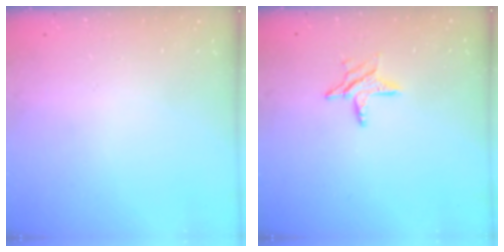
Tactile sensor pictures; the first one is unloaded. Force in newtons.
{"total": 6.7, "press": 6.7, "slide": 0.3}